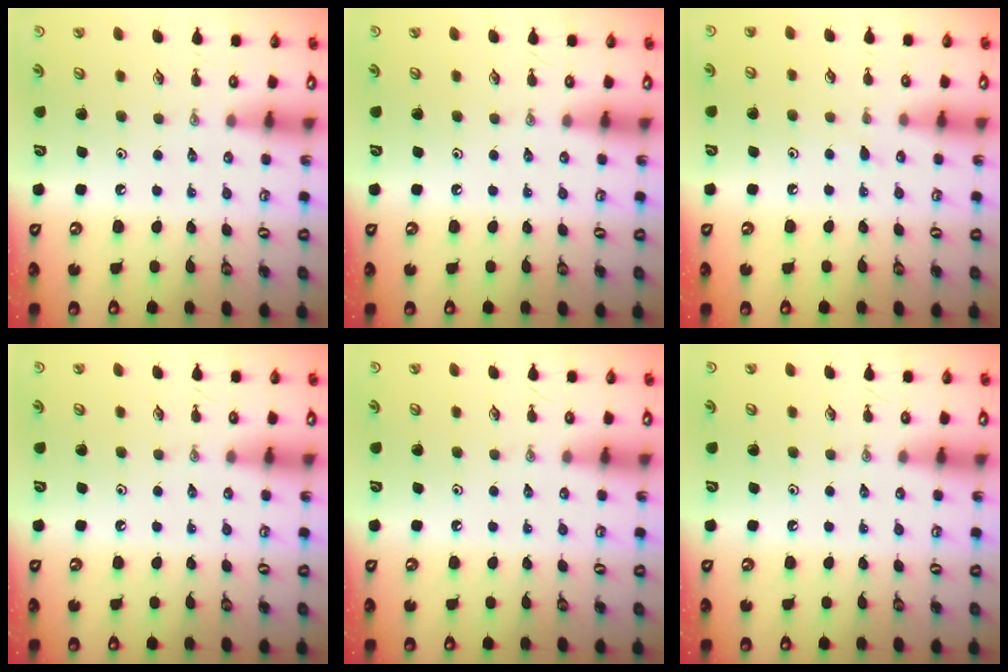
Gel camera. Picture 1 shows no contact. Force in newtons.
{"total": 0.0}
{"total": 5.7, "press": 5.7, "slide": 0.7}
{"total": 0.0}
{"total": 0.0}
{"total": 0.0}